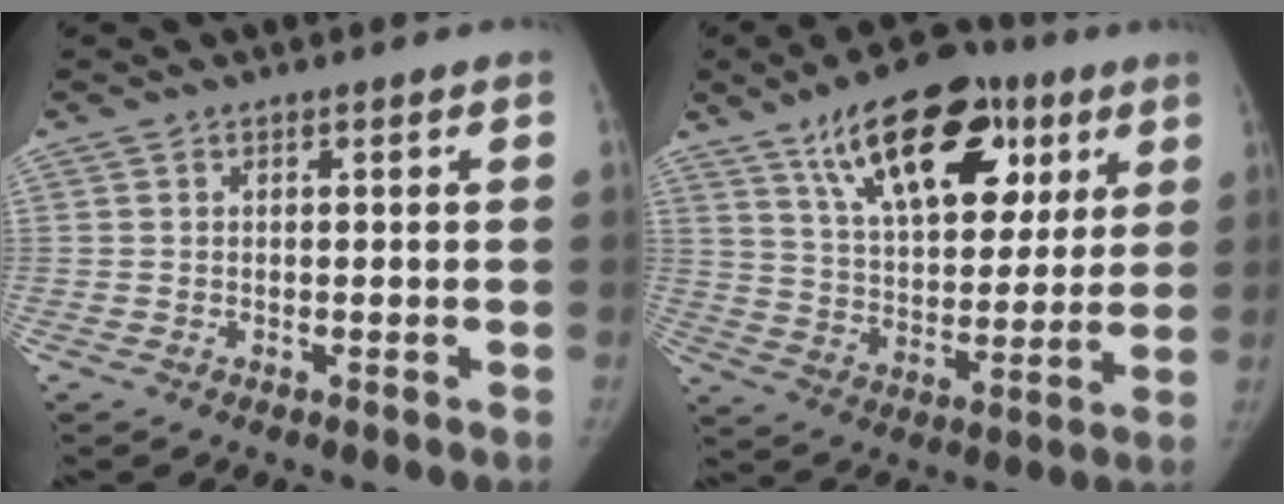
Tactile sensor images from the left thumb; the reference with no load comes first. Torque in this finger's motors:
{"motor_torque": [0.70, -0.02, 1.70, -1.07, 0.52]}